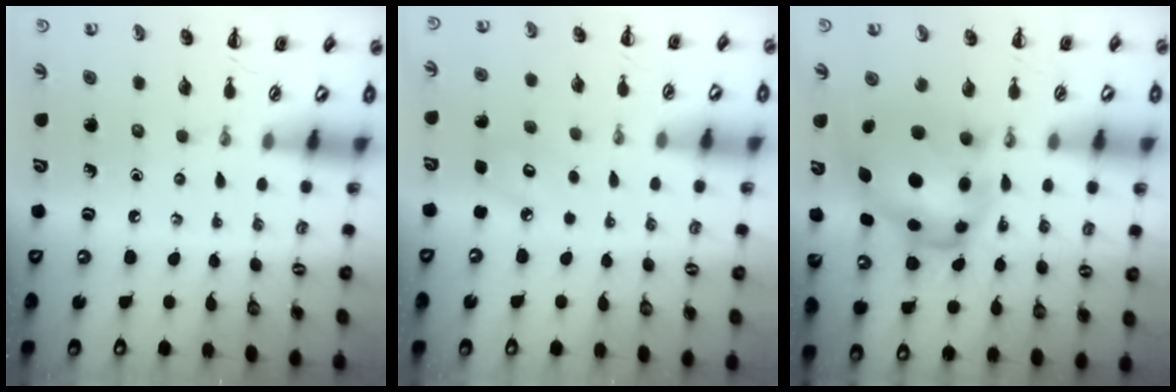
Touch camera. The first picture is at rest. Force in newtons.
{"total": 3.9, "press": 3.7, "slide": 1.0}
{"total": 8.7, "press": 8.3, "slide": 2.3}